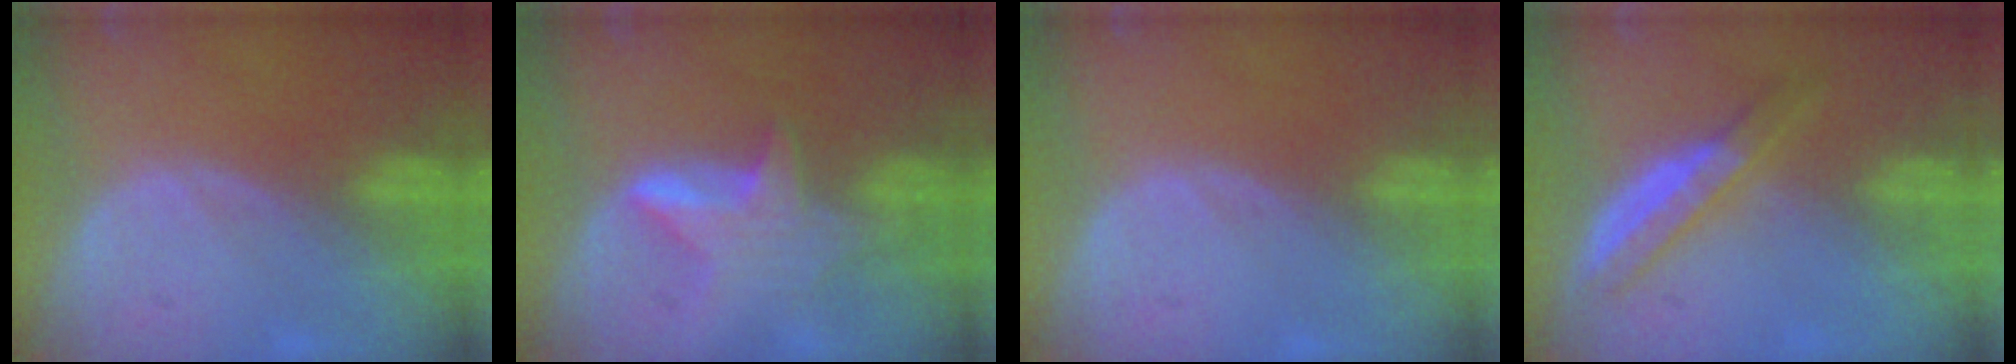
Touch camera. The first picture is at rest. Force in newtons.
{"total": 5.6, "press": 5.6, "slide": 0.4}
{"total": 0.0}
{"total": 5.5, "press": 5.0, "slide": 2.2}